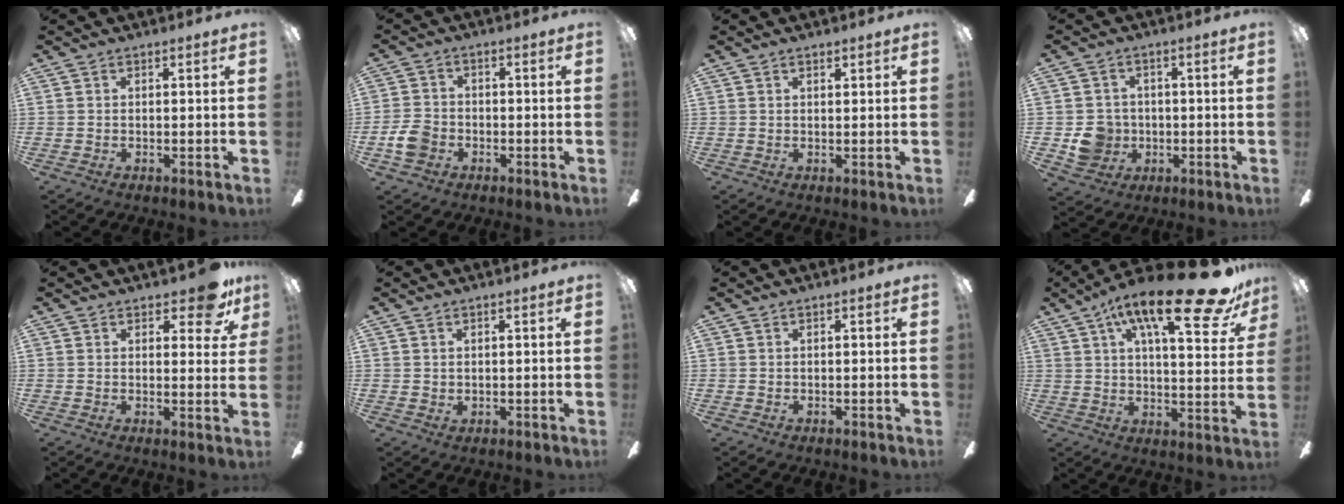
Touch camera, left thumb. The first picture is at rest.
{"total": 5.9, "force": [-2.4, 4.4, 3.1], "torque": [-0.073, 0.012, -0.047]}
{"total": 1.0, "force": [0.9, 0.3, 0.4], "torque": [-0.001, -0.003, 0.014]}
{"total": 7.2, "force": [-1.0, 6.8, 1.9], "torque": [-0.042, 0.012, -0.011]}
{"total": 7.5, "force": [4.9, 3.3, 4.7], "torque": [-0.050, -0.023, 0.082]}
{"total": 0.7, "force": [0.4, 0.5, 0.0], "torque": [-0.002, 0.002, 0.008]}
{"total": 0.0}
{"total": 23.2, "force": [13.8, 6.4, 17.5], "torque": [-0.263, -0.076, 0.214]}